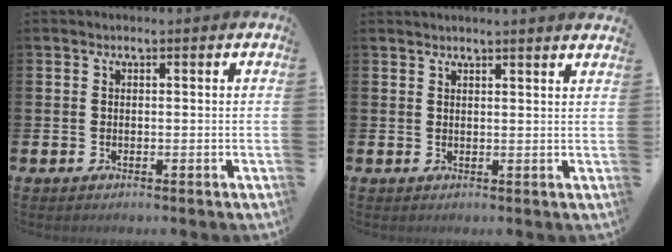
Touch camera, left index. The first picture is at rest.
{"total": 1.9, "force": [1.8, -0.4, 0.0], "torque": [0.008, -0.012, 0.032]}